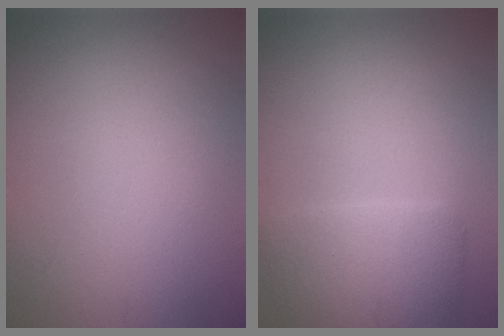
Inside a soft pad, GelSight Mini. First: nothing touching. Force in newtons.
{"total": 3.7, "press": 3.7, "slide": 0.1}